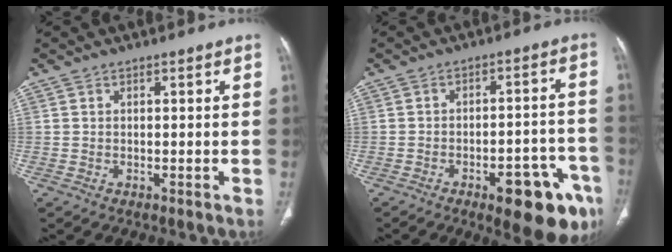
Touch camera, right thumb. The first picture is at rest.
{"total": 15.1, "force": [-8.0, 5.4, 11.6], "torque": [-0.093, 0.047, -0.094]}